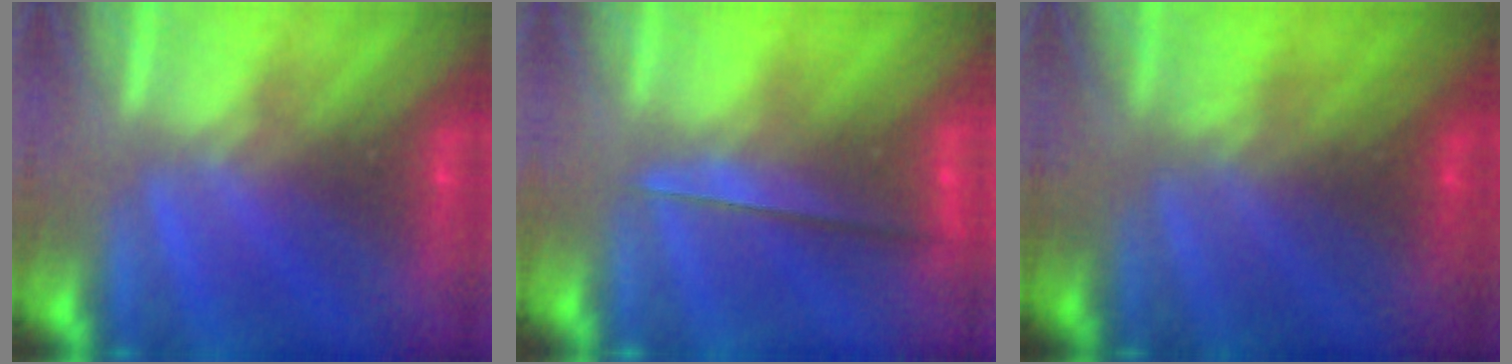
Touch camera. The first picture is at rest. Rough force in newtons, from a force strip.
{"total": 2.3}
{"total": 3.1}